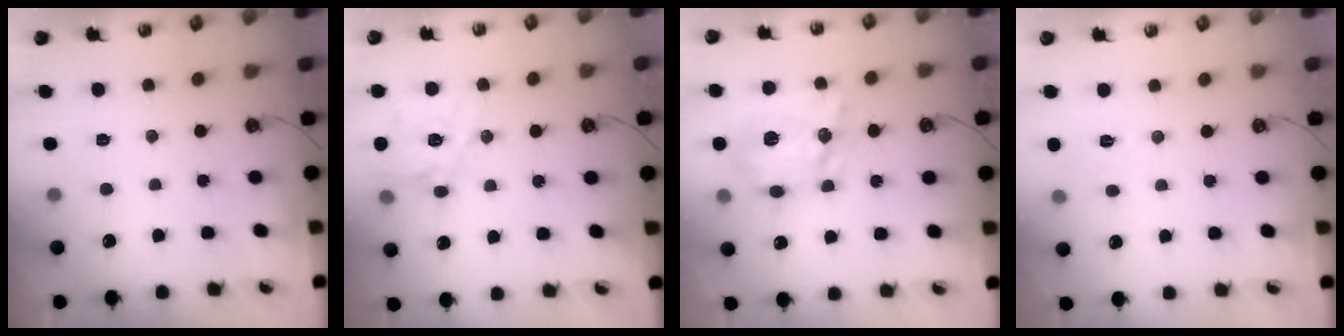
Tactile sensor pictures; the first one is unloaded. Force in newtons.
{"total": 14.2, "press": 14.0, "slide": 1.9}
{"total": 15.5, "press": 15.5, "slide": 0.1}
{"total": 5.8, "press": 5.7, "slide": 0.6}